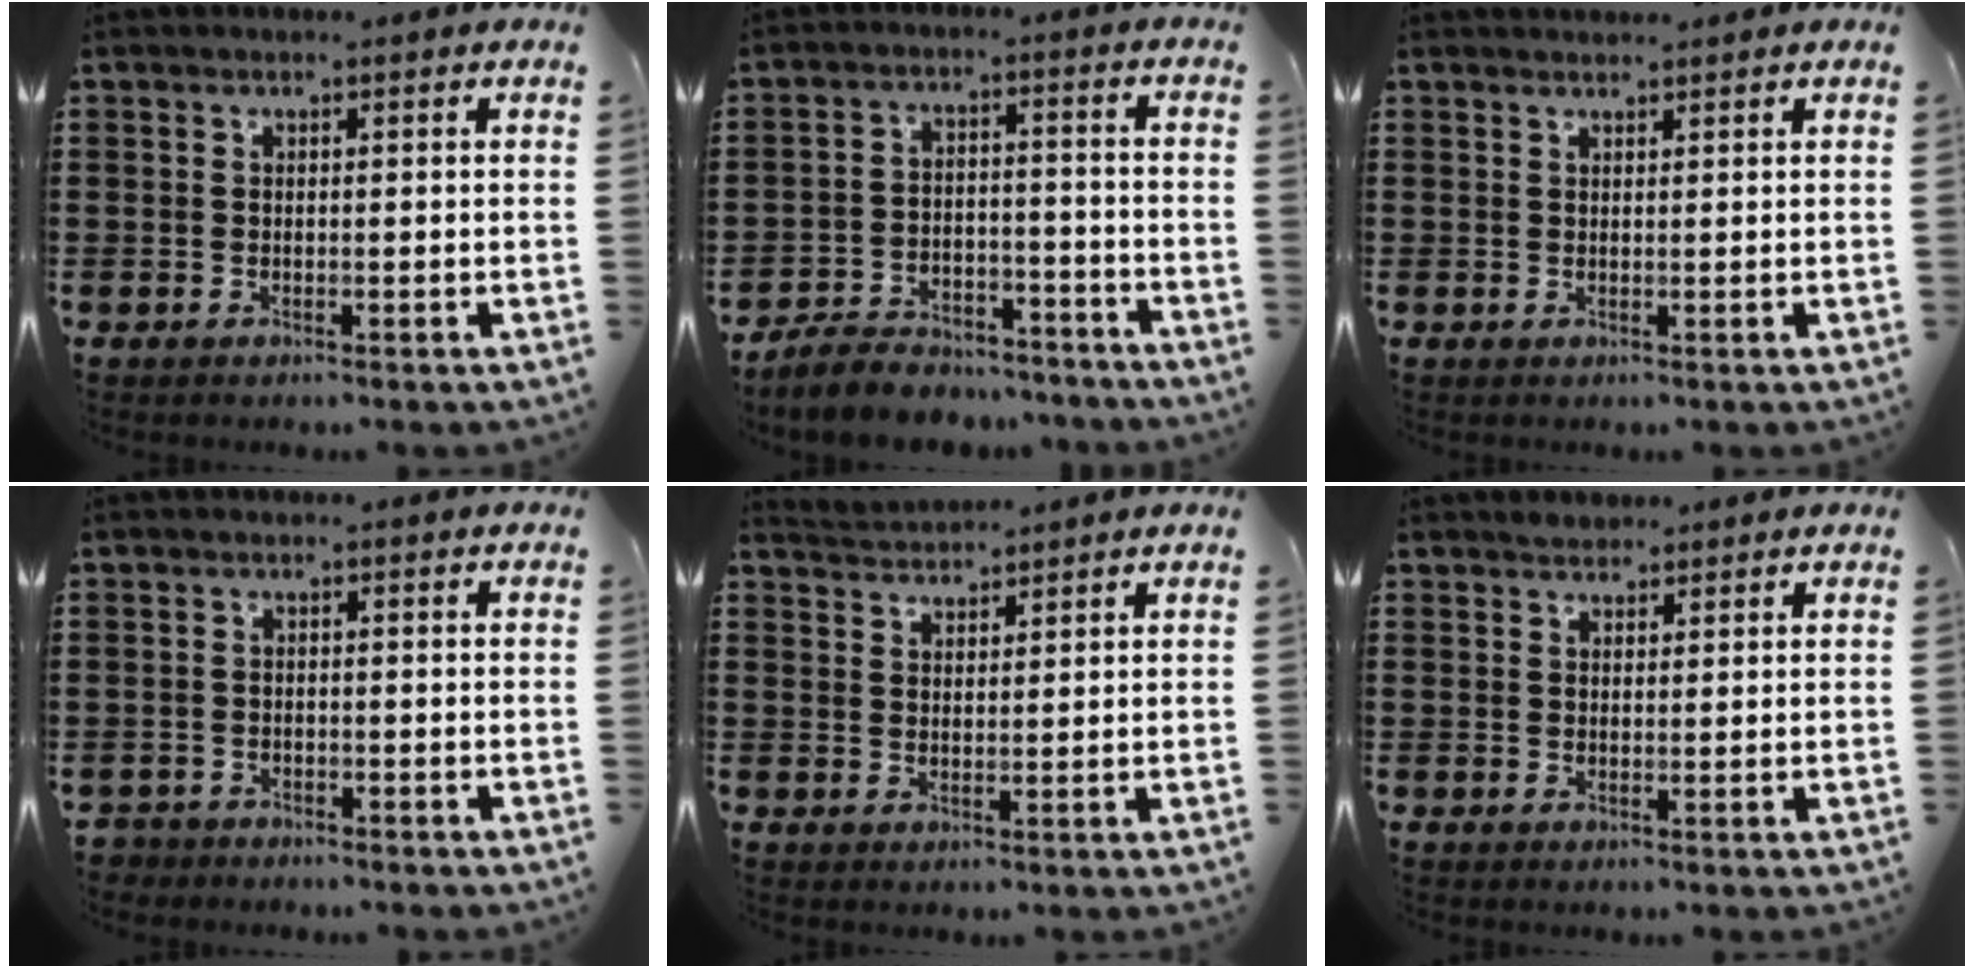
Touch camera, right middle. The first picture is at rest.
{"total": 6.1, "force": [-5.8, 1.2, 1.1], "torque": [-0.019, 0.011, -0.115]}
{"total": 1.0, "force": [1.0, 0.0, -0.1], "torque": [-0.001, -0.003, 0.020]}
{"total": 1.9, "force": [-1.8, 0.5, -0.1], "torque": [-0.003, -0.003, -0.042]}
{"total": 2.2, "force": [2.1, -0.1, -0.5], "torque": [0.002, -0.001, 0.043]}
{"total": 1.4, "force": [1.2, 0.6, -0.2], "torque": [0.000, 0.001, 0.025]}